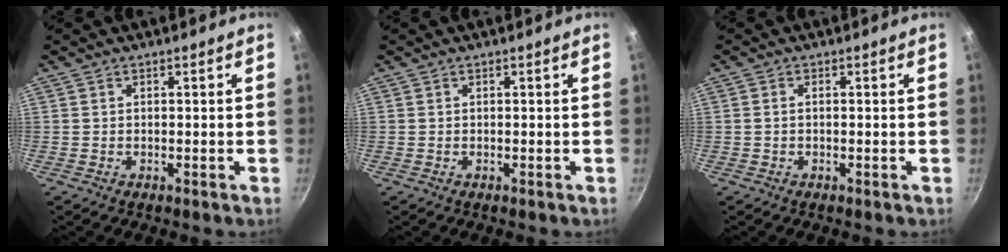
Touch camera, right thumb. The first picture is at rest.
{"total": 0.0}
{"total": 0.8, "force": [-0.1, 0.4, 0.7], "torque": [-0.018, 0.005, -0.003]}